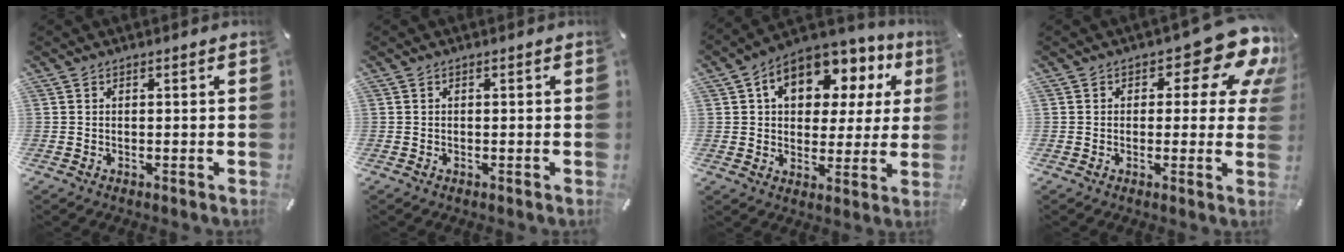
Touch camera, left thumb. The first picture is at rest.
{"total": 0.0}
{"total": 13.1, "force": [5.8, 8.9, 7.7], "torque": [-0.124, -0.027, 0.100]}
{"total": 12.8, "force": [6.2, 6.4, 9.2], "torque": [-0.109, -0.039, 0.103]}